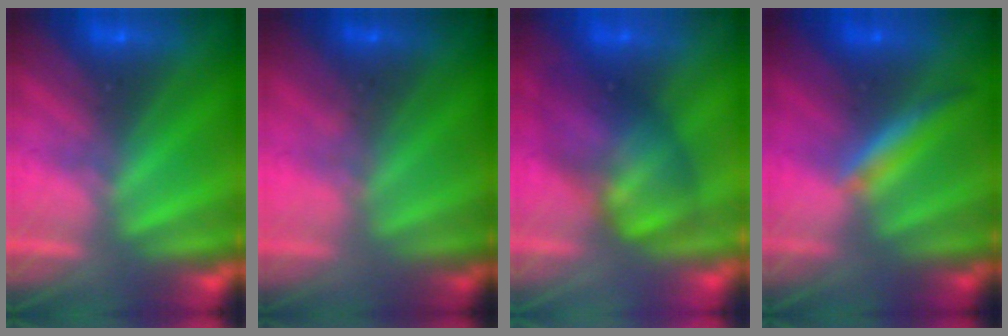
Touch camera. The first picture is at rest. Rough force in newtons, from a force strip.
{"total": 1.8}
{"total": 6.0}
{"total": 1.6}